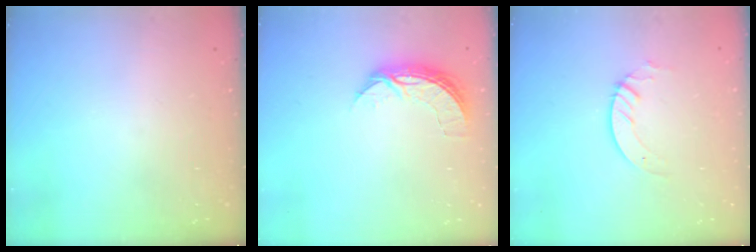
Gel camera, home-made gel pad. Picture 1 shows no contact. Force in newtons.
{"total": 7.2, "press": 7.2, "slide": 0.6}
{"total": 3.6, "press": 3.6, "slide": 0.3}